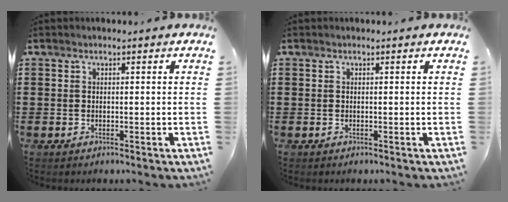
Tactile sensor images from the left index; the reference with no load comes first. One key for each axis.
{"total": 0.0}